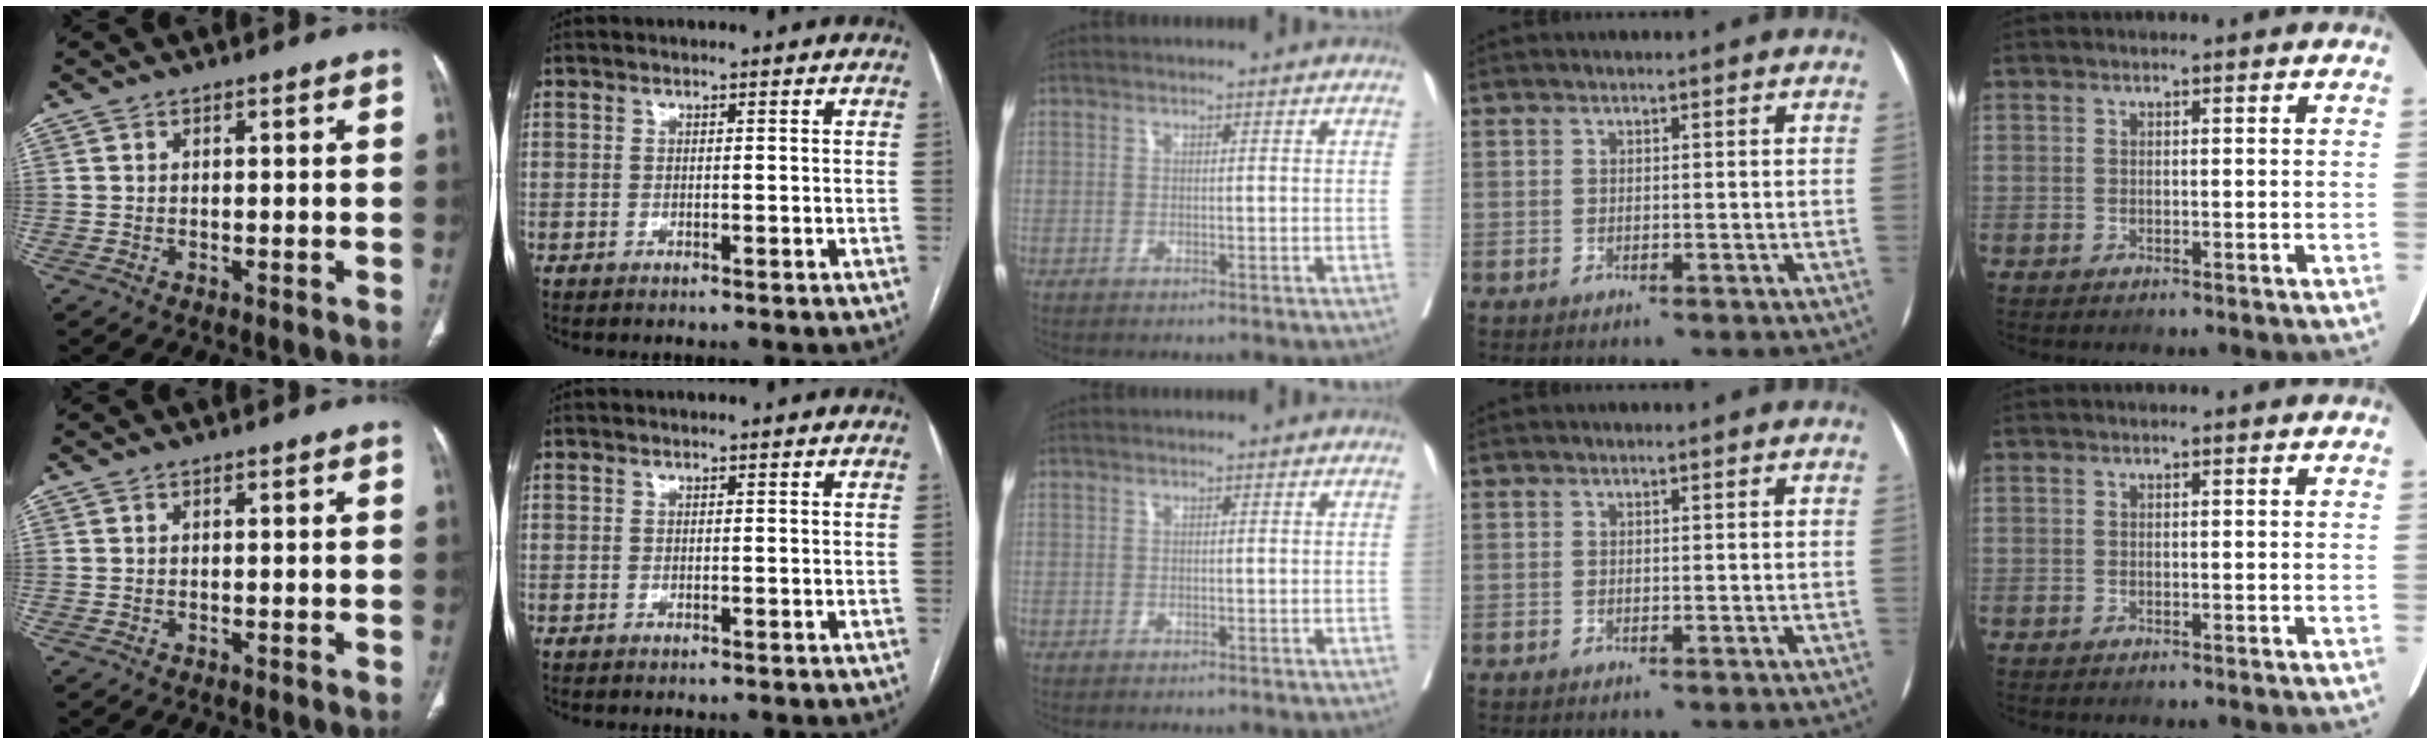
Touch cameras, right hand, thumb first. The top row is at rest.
{}